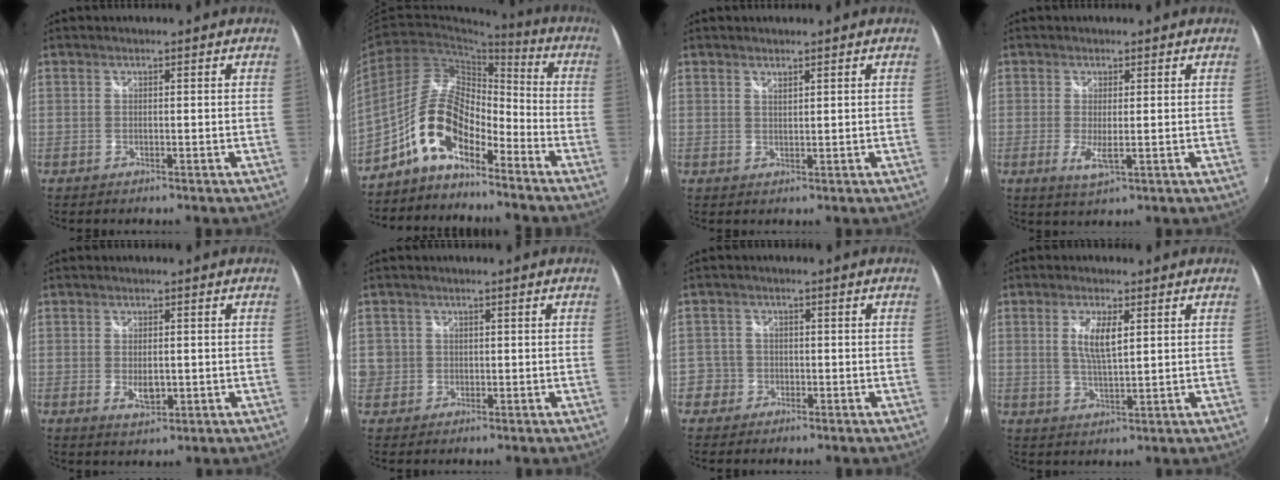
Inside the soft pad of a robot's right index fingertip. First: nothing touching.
{"total": 11.5, "force": [-7.3, 4.7, 7.5], "torque": [-0.154, 0.014, -0.143]}
{"total": 1.2, "force": [1.1, 0.2, 0.6], "torque": [-0.008, 0.000, 0.018]}
{"total": 3.6, "force": [-0.5, 0.8, 3.5], "torque": [-0.070, -0.011, -0.009]}
{"total": 3.9, "force": [-0.6, 2.2, 3.2], "torque": [-0.054, -0.008, -0.006]}
{"total": 4.3, "force": [0.0, 4.2, 0.8], "torque": [-0.017, 0.006, 0.004]}
{"total": 4.4, "force": [-2.0, 3.9, 0.3], "torque": [-0.013, 0.020, -0.040]}
{"total": 5.5, "force": [1.5, 1.5, 5.1], "torque": [-0.097, -0.004, 0.030]}